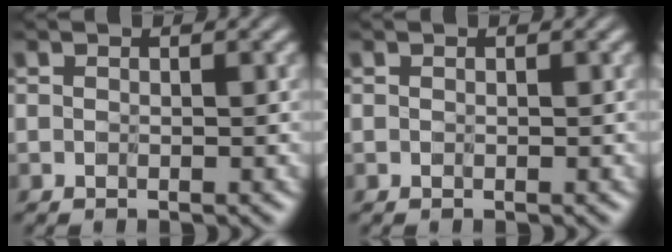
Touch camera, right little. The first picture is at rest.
{"total": 0.0}